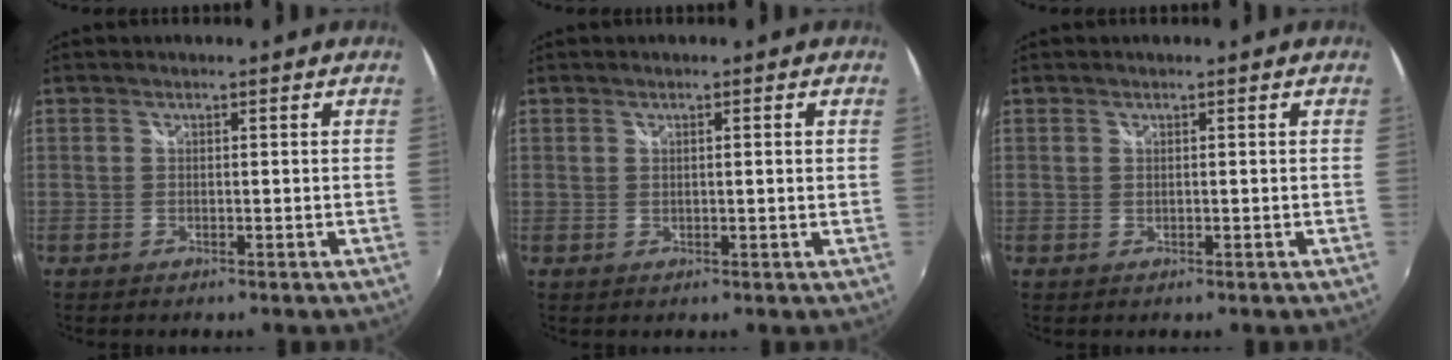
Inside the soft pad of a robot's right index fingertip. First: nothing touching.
{"total": 1.5, "force": [0.6, 0.1, 1.4], "torque": [-0.020, 0.001, 0.009]}
{"total": 0.0}